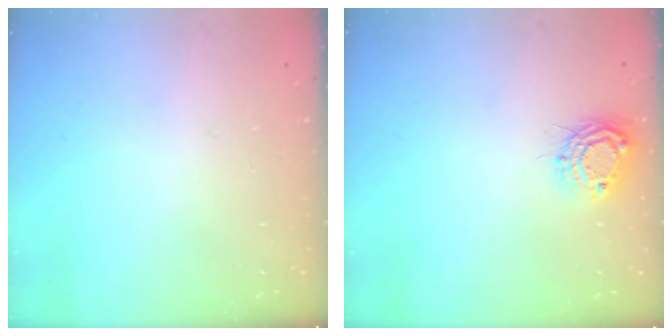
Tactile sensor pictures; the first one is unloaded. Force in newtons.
{"total": 8.8, "press": 8.8, "slide": 0.4}